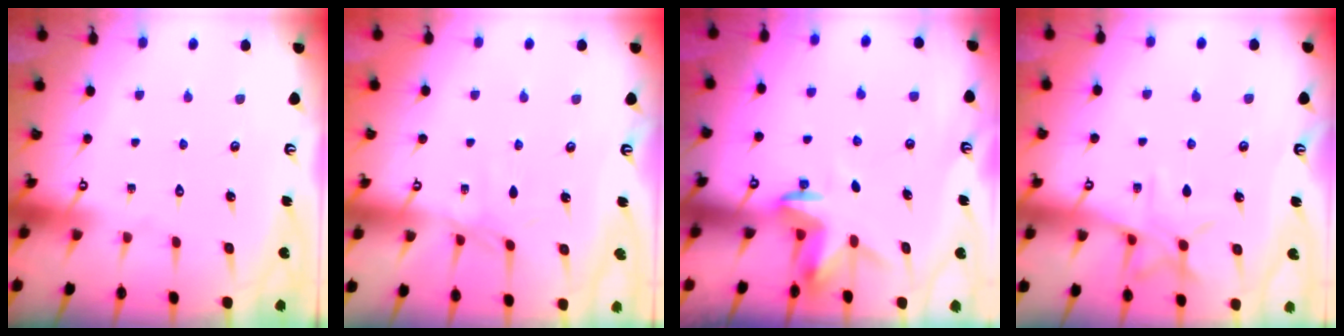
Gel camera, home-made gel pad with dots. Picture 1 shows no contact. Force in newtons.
{"total": 2.7, "press": 2.7, "slide": 0.3}
{"total": 3.1, "press": 3.1, "slide": 0.2}
{"total": 8.9, "press": 8.9, "slide": 0.5}